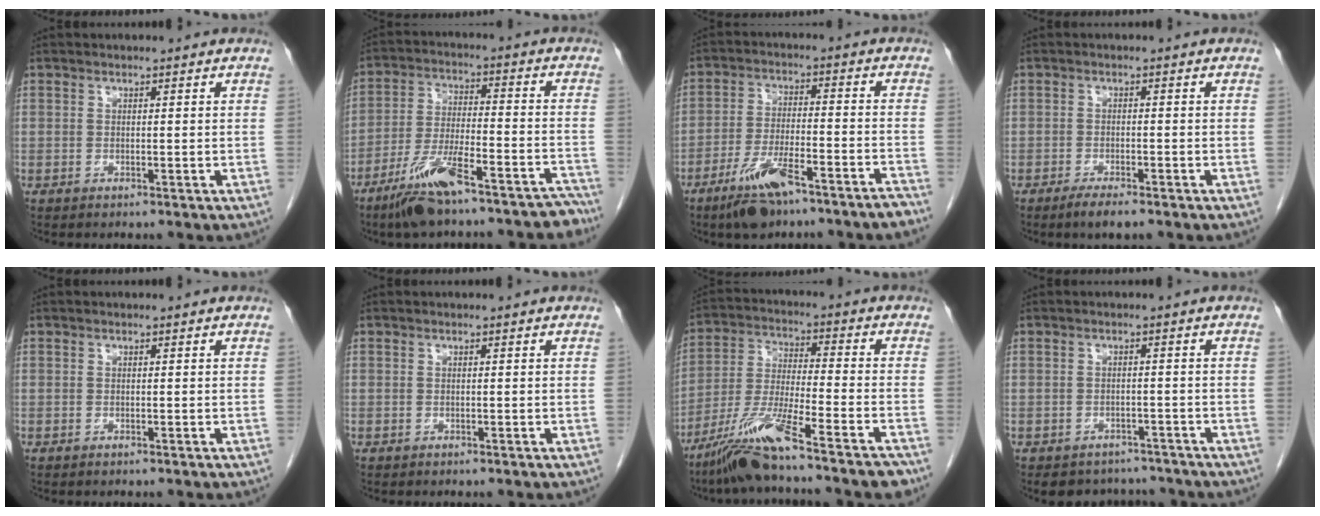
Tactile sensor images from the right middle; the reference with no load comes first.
{"total": 14.8, "force": [-11.7, 3.0, 8.6], "torque": [-0.134, 0.016, -0.195]}
{"total": 10.6, "force": [-7.7, 1.6, 7.0], "torque": [-0.125, -0.005, -0.131]}
{"total": 3.2, "force": [-2.3, 0.5, 2.1], "torque": [-0.041, -0.005, -0.038]}
{"total": 0.0}
{"total": 0.0}
{"total": 14.3, "force": [-10.6, 0.0, 9.6], "torque": [-0.187, -0.024, -0.188]}
{"total": 6.7, "force": [-6.0, 3.0, 0.6], "torque": [0.002, 0.010, -0.071]}